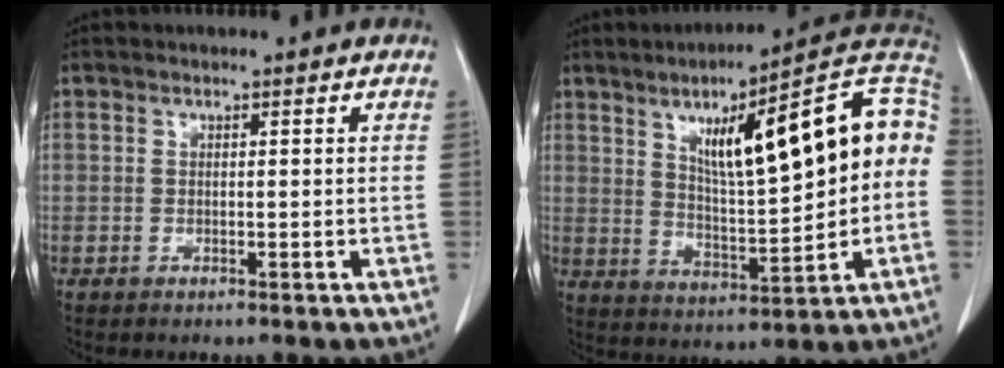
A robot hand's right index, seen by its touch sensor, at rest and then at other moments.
{"total": 20.8, "force": [3.8, 4.1, 20.0], "torque": [-0.291, 0.039, 0.056]}